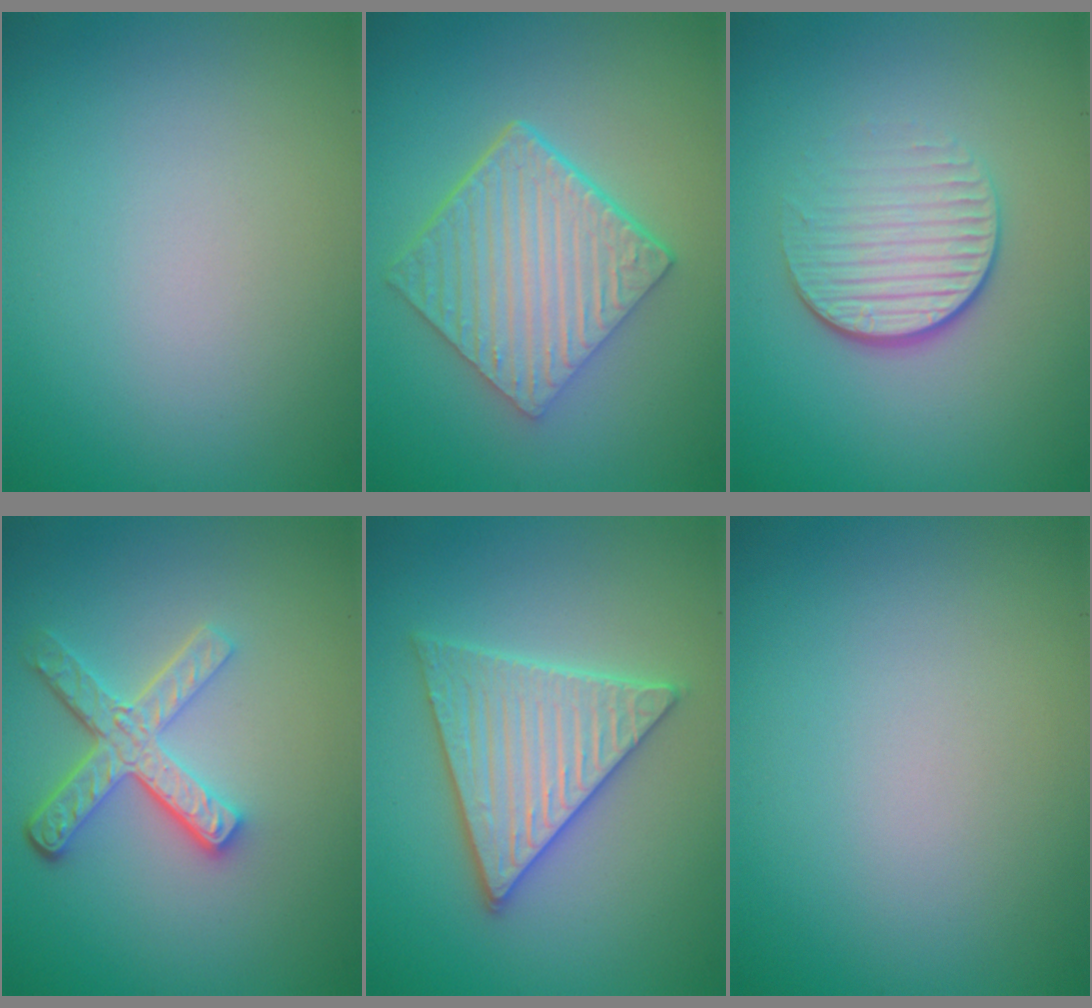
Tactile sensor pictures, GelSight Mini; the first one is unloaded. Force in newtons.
{"total": 6.4, "press": 4.5, "slide": 4.6}
{"total": 4.0, "press": 2.7, "slide": 3.0}
{"total": 4.8, "press": 3.6, "slide": 3.2}
{"total": 5.1, "press": 5.0, "slide": 0.6}
{"total": 0.0}